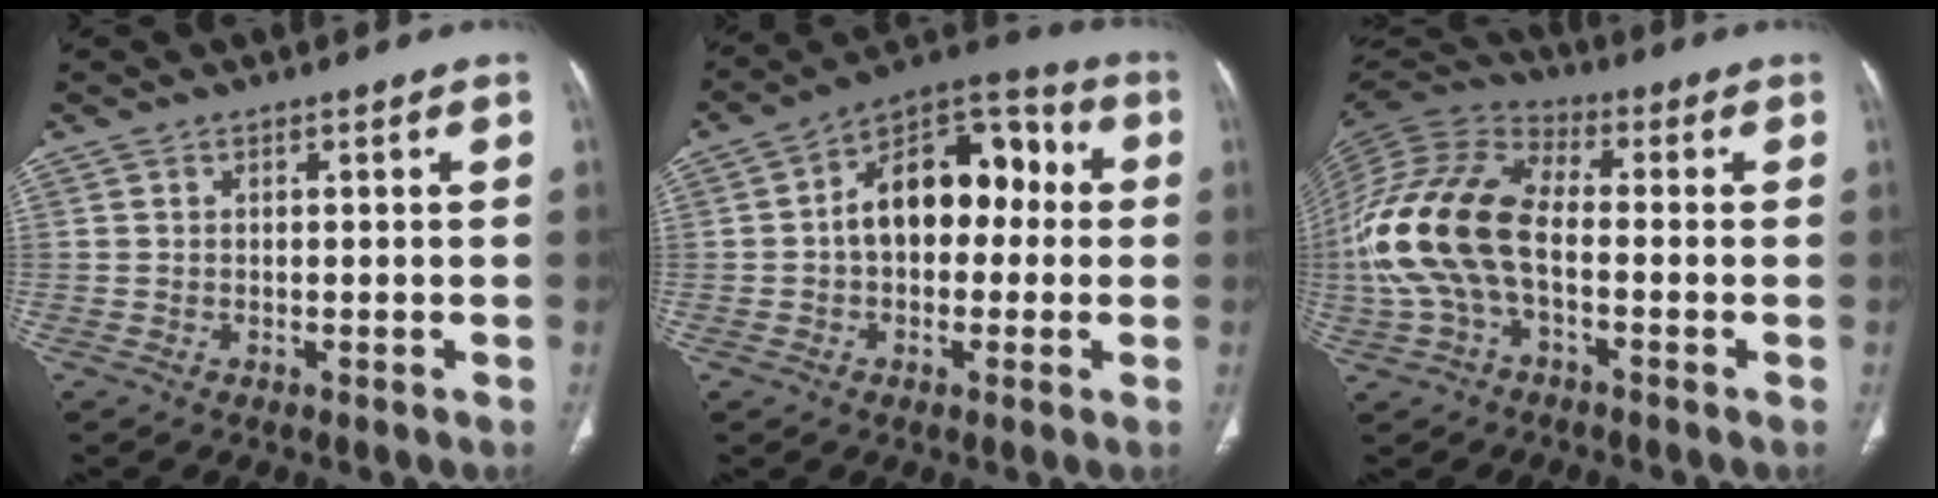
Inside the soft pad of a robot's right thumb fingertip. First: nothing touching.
{"total": 15.5, "force": [0.9, 10.0, 11.9], "torque": [-0.144, 0.051, 0.000]}
{"total": 16.7, "force": [-2.4, 9.3, 13.7], "torque": [-0.297, 0.034, -0.051]}